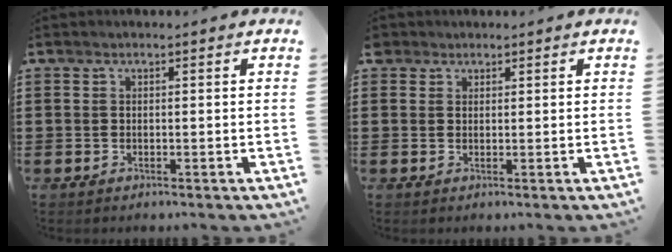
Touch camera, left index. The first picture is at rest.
{"total": 1.6, "force": [1.2, 1.0, 0.1], "torque": [-0.007, 0.006, 0.024]}